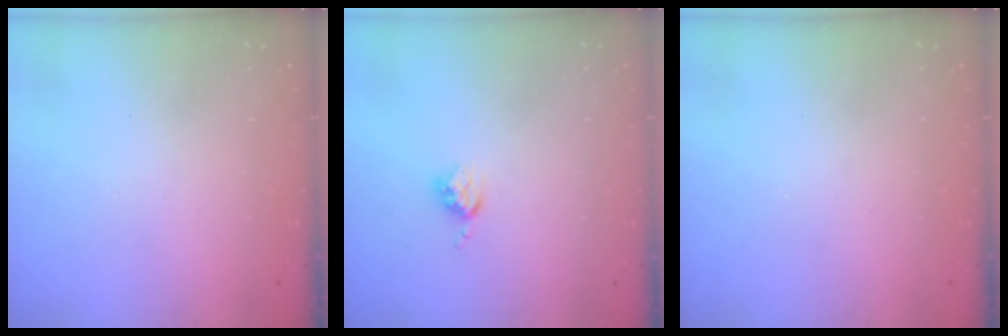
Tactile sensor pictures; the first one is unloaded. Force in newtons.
{"total": 3.5, "press": 3.5, "slide": 0.4}
{"total": 0.0}